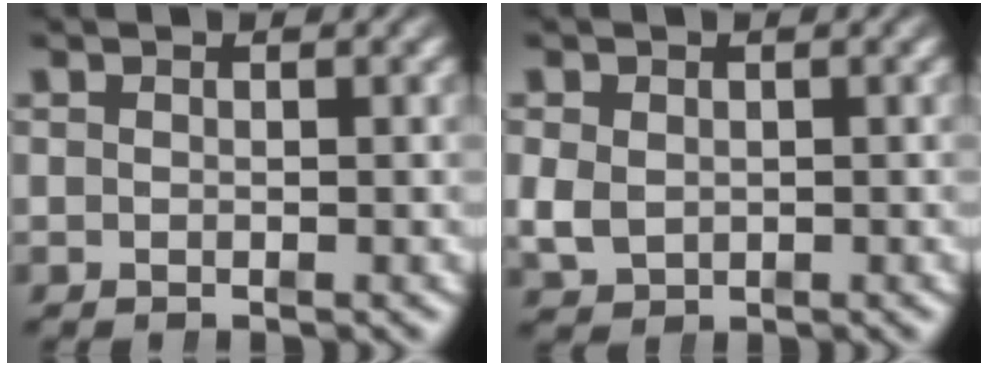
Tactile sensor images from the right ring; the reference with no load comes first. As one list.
[{"total": 2.5, "force": [-0.3, 2.2, 1.2], "torque": [-0.031, -0.016, 0.008]}]